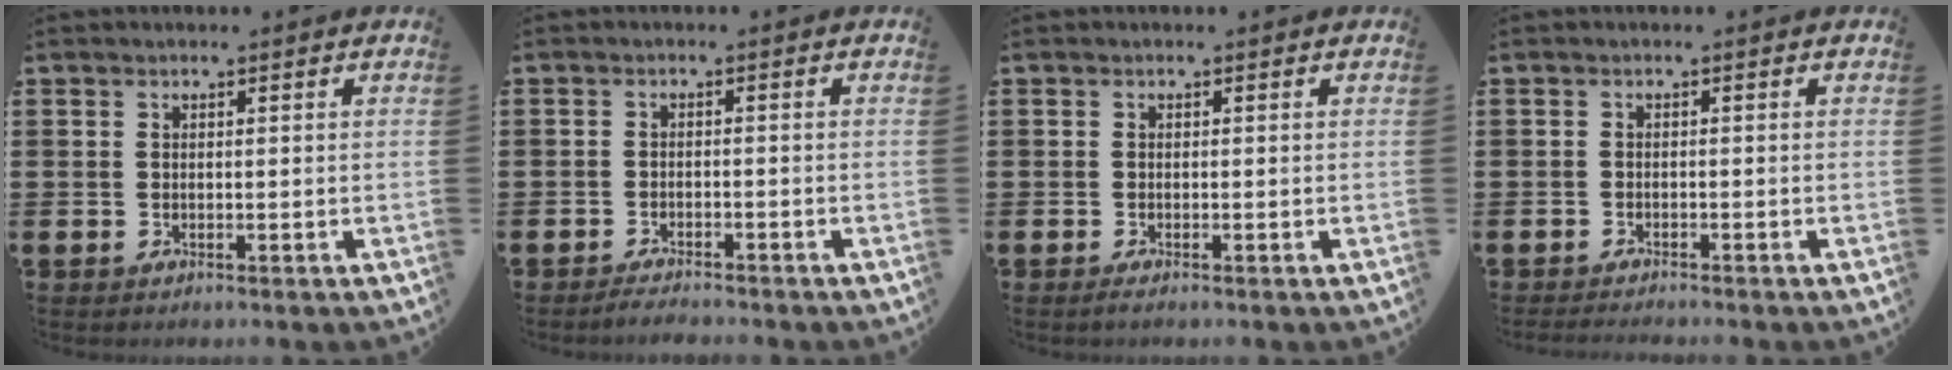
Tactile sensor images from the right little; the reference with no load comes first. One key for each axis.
{"total": 1.5, "fx": -1.5, "fy": 0.0, "fz": 0.2, "tx": -0.007, "ty": 0.001, "tz": -0.029}
{"total": 0.6, "fx": -0.2, "fy": 0.1, "fz": 0.5, "tx": -0.008, "ty": -0.002, "tz": -0.004}
{"total": 0.8, "fx": -0.8, "fy": 0.0, "fz": 0.2, "tx": -0.004, "ty": -0.003, "tz": -0.015}